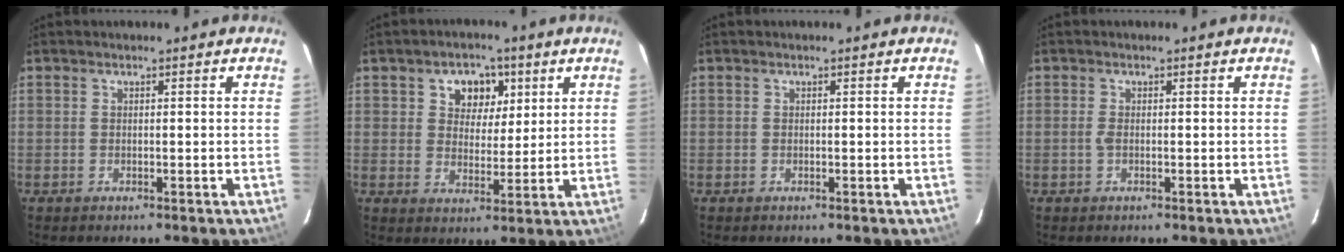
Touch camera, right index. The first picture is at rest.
{"total": 6.8, "force": [2.8, 5.4, 3.1], "torque": [-0.051, 0.008, 0.046]}
{"total": 0.0}
{"total": 1.0, "force": [-0.2, 0.3, 1.0], "torque": [-0.021, 0.000, -0.005]}